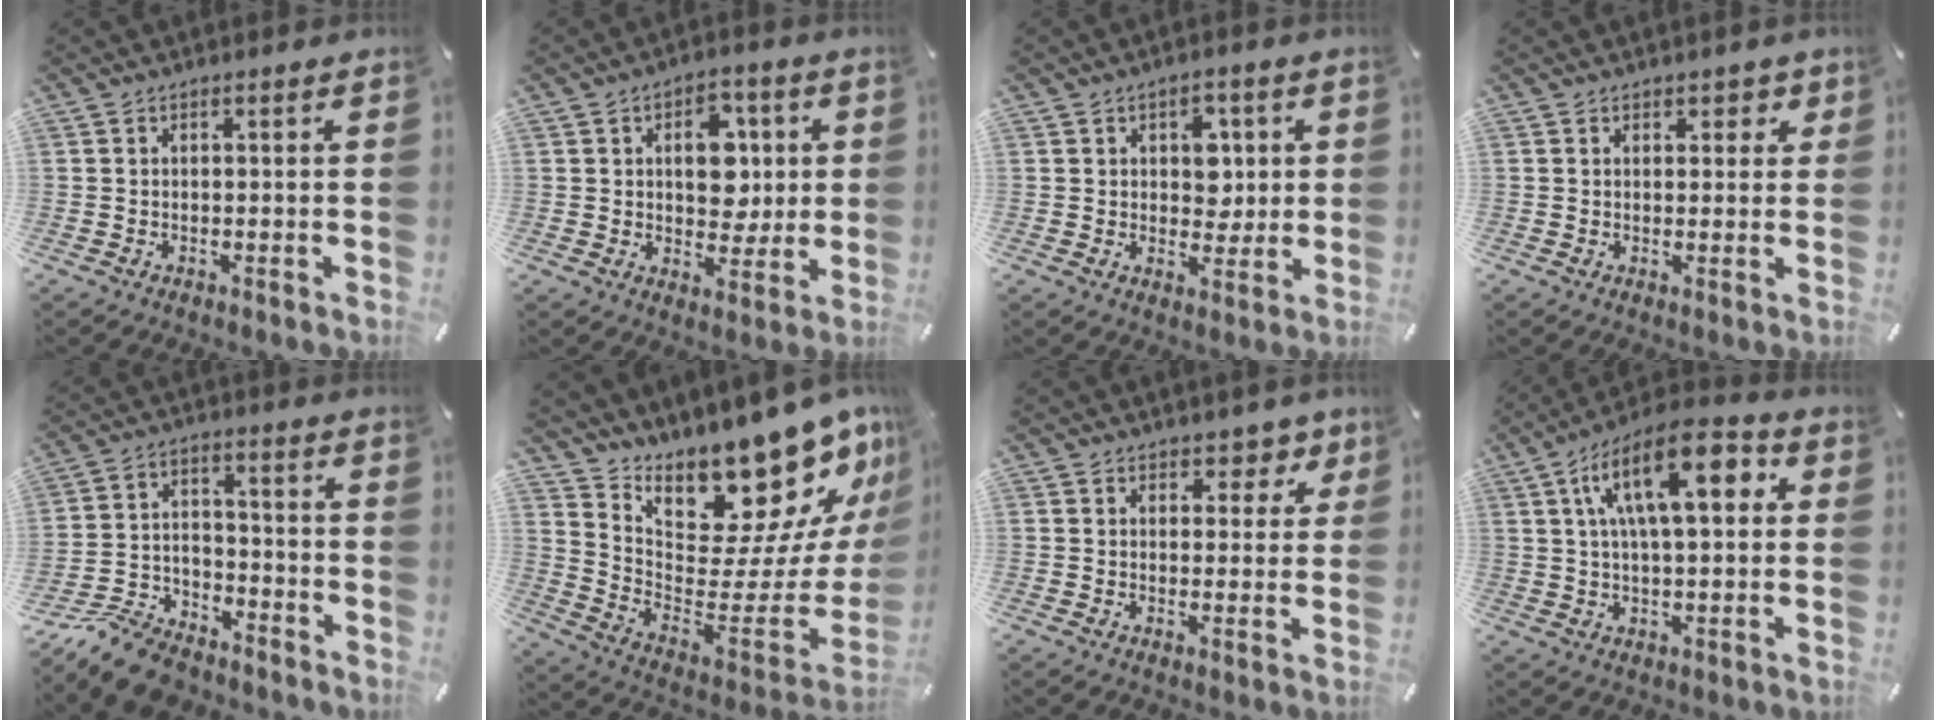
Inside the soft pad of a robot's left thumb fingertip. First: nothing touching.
{"total": 10.0, "force": [2.0, 7.3, 6.6], "torque": [-0.077, -0.003, 0.027]}
{"total": 6.3, "force": [1.5, 4.9, 3.6], "torque": [-0.036, -0.006, 0.016]}
{"total": 2.1, "force": [1.1, 1.6, 0.7], "torque": [0.007, -0.003, 0.012]}
{"total": 11.7, "force": [-9.7, 4.6, 4.7], "torque": [-0.083, 0.054, -0.186]}
{"total": 17.9, "force": [16.5, 4.9, 4.9], "torque": [-0.046, -0.168, 0.269]}
{"total": 5.1, "force": [3.5, 3.5, 1.3], "torque": [0.008, -0.026, 0.054]}
{"total": 15.8, "force": [5.3, 6.4, 13.4], "torque": [-0.222, -0.007, 0.085]}